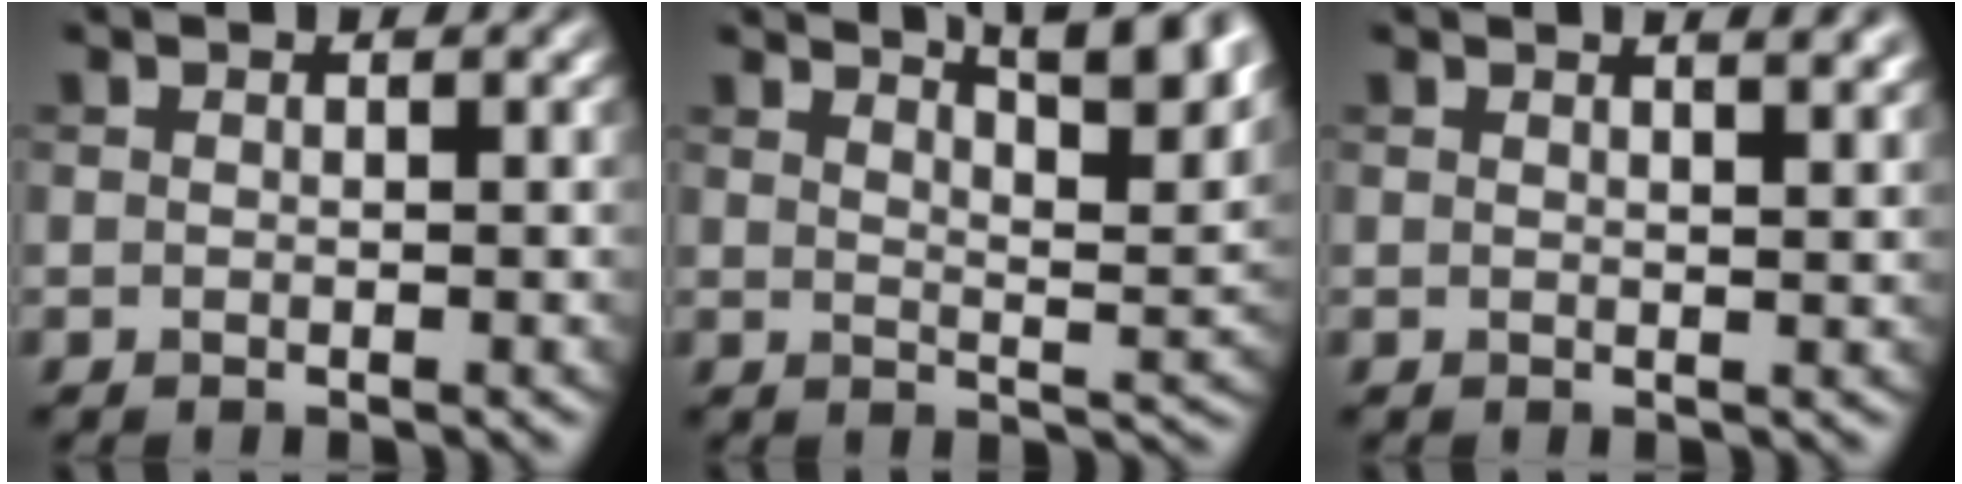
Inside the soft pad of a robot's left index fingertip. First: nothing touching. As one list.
[{"total": 9.5, "force": [7.0, 2.7, 5.9], "torque": [-0.042, 0.023, 0.058]}, {"total": 3.4, "force": [2.2, 1.3, 2.2], "torque": [-0.006, 0.014, 0.012]}]